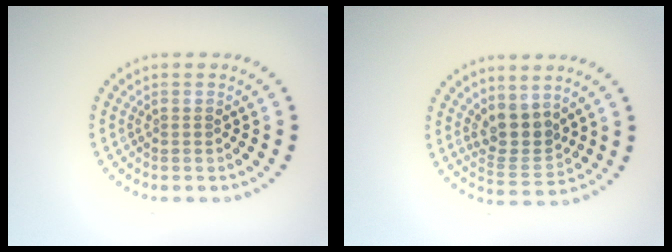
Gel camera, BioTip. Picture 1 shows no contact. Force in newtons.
{"total": 3.4, "press": 2.8, "slide": 1.9}